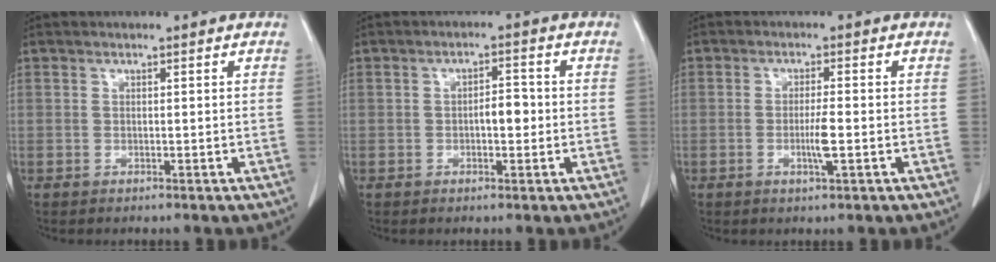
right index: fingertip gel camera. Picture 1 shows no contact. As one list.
[{"total": 3.1, "force": [-0.4, 1.2, 2.8], "torque": [-0.042, 0.005, -0.007]}, {"total": 3.3, "force": [-1.0, 0.0, 3.2], "torque": [-0.061, -0.004, -0.018]}]